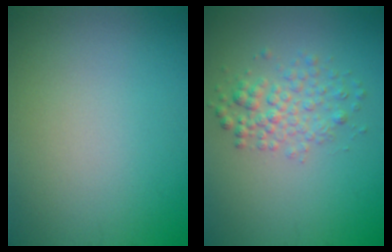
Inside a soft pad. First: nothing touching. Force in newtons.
{"total": 2.8, "press": 2.8, "slide": 0.1}